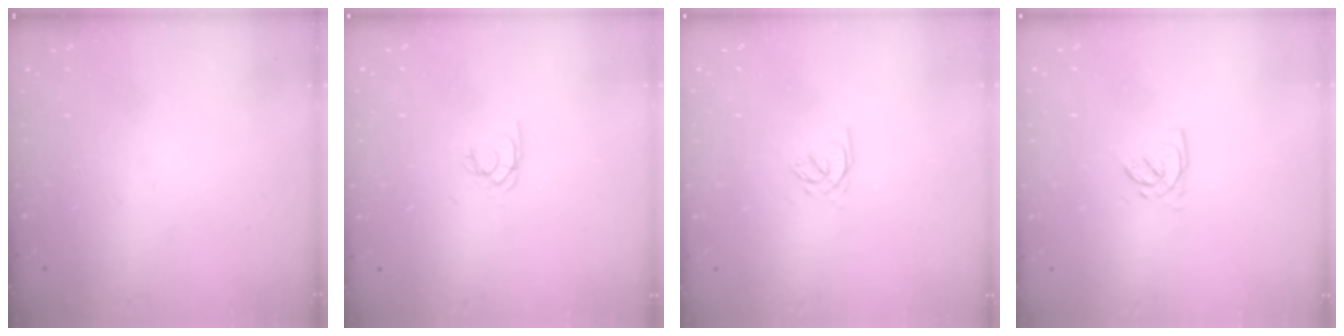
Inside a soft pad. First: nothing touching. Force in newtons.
{"total": 1.9, "press": 1.9, "slide": 0.2}
{"total": 2.4, "press": 2.4, "slide": 0.3}
{"total": 2.8, "press": 2.8, "slide": 0.1}